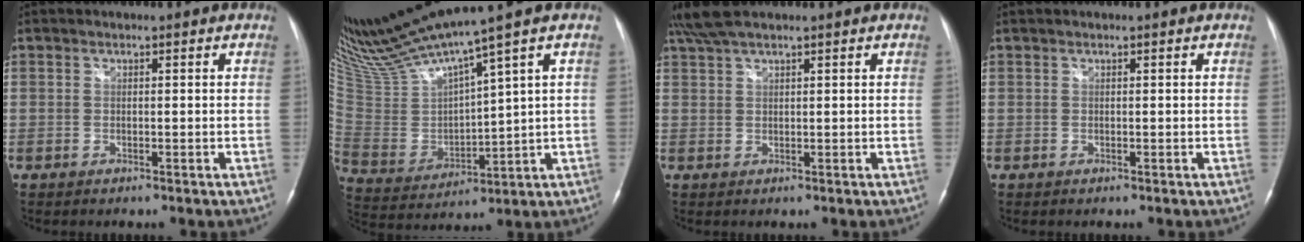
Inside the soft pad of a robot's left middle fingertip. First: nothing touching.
{"total": 14.8, "force": [12.5, -1.2, 7.8], "torque": [-0.157, -0.012, 0.250]}
{"total": 4.9, "force": [4.0, 0.6, 2.7], "torque": [-0.064, 0.026, 0.082]}
{"total": 0.0}